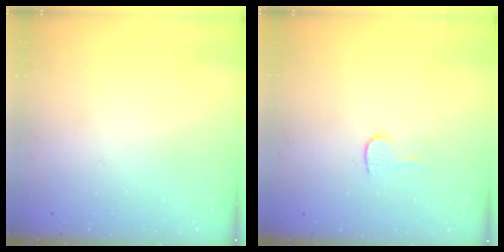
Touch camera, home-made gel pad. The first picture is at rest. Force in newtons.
{"total": 4.0, "press": 4.0, "slide": 0.3}